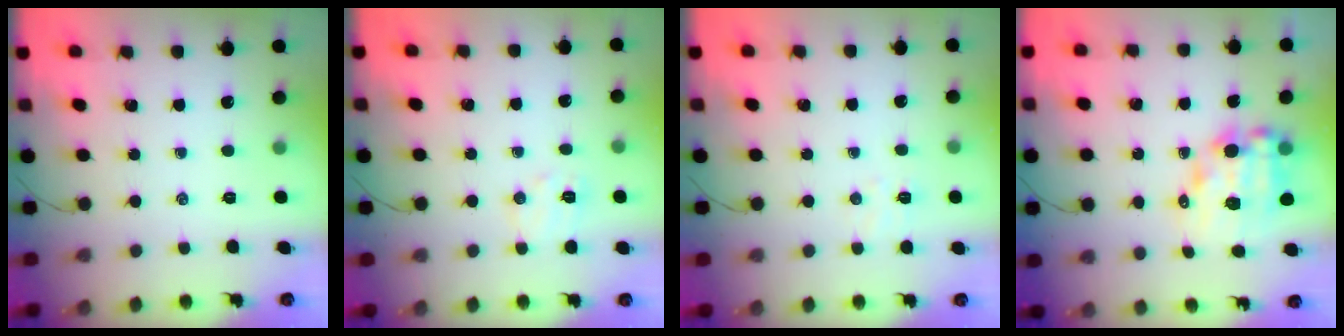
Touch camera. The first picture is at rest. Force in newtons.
{"total": 5.7, "press": 5.6, "slide": 1.3}
{"total": 3.5, "press": 3.4, "slide": 0.7}
{"total": 10.7, "press": 10.4, "slide": 2.7}